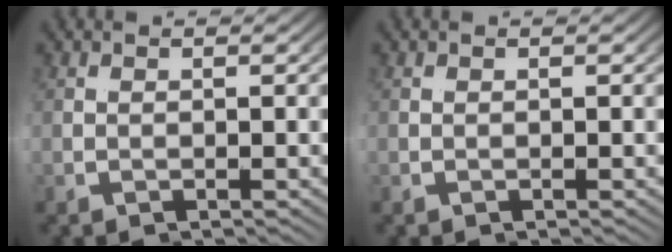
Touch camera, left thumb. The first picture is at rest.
{"total": 0.0}